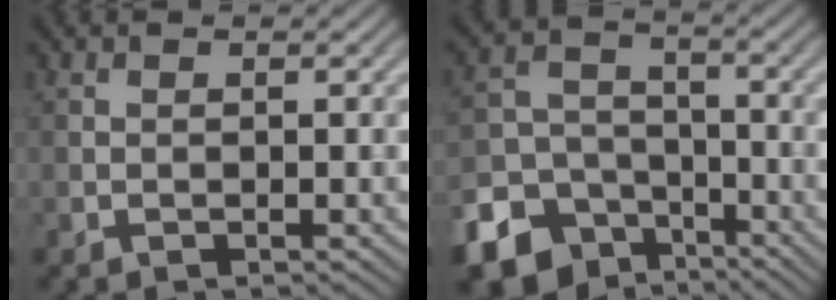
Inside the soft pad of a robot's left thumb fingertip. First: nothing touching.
{"total": 11.8, "force": [-7.3, 8.5, 3.8], "torque": [-0.105, -0.041, -0.124]}